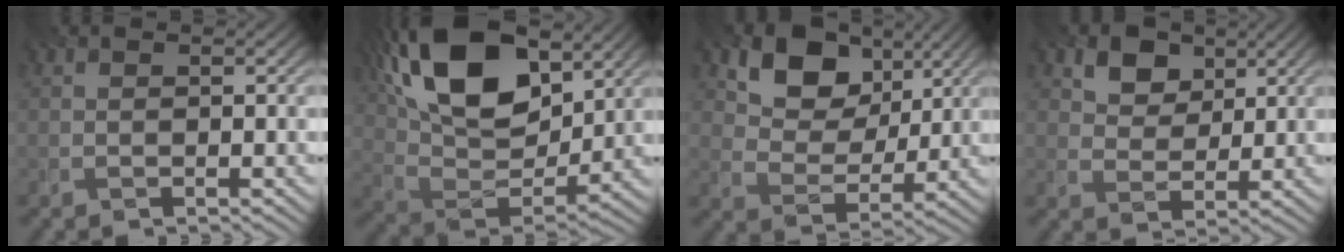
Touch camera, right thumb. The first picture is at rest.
{"total": 18.4, "force": [9.3, 9.7, 12.7], "torque": [-0.265, 0.031, 0.145]}
{"total": 11.0, "force": [6.0, 7.2, 5.7], "torque": [-0.118, 0.008, 0.099]}
{"total": 6.7, "force": [4.2, 4.4, 2.9], "torque": [-0.094, 0.000, 0.076]}